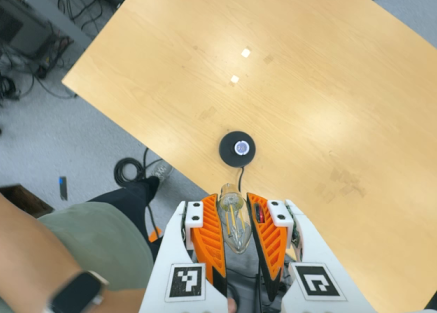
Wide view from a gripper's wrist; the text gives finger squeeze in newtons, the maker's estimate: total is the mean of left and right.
{"total": 19.9, "left": 21.1, "right": 18.6}